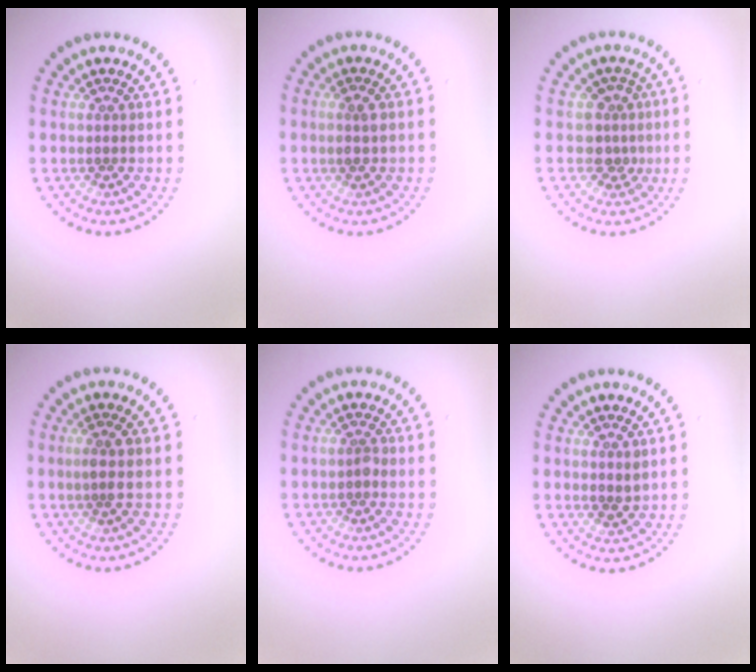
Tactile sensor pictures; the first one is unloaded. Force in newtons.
{"total": 1.3, "press": 1.3, "slide": 0.3}
{"total": 2.4, "press": 1.8, "slide": 1.6}
{"total": 1.4, "press": 1.2, "slide": 0.8}
{"total": 0.6, "press": 0.5, "slide": 0.2}
{"total": 1.1, "press": 1.0, "slide": 0.3}